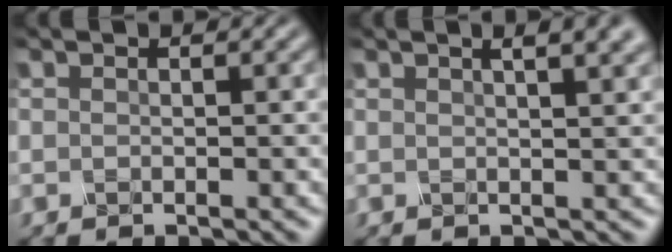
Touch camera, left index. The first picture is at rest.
{"total": 5.9, "force": [3.2, 2.5, 4.3], "torque": [-0.019, 0.036, 0.005]}